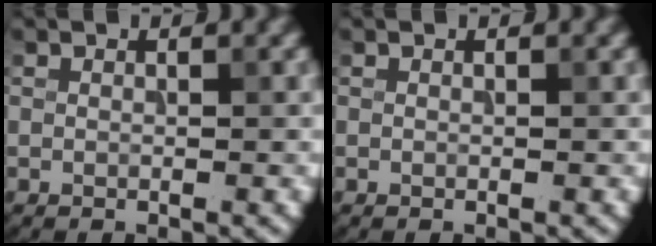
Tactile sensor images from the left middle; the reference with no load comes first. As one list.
[{"total": 0.0}]